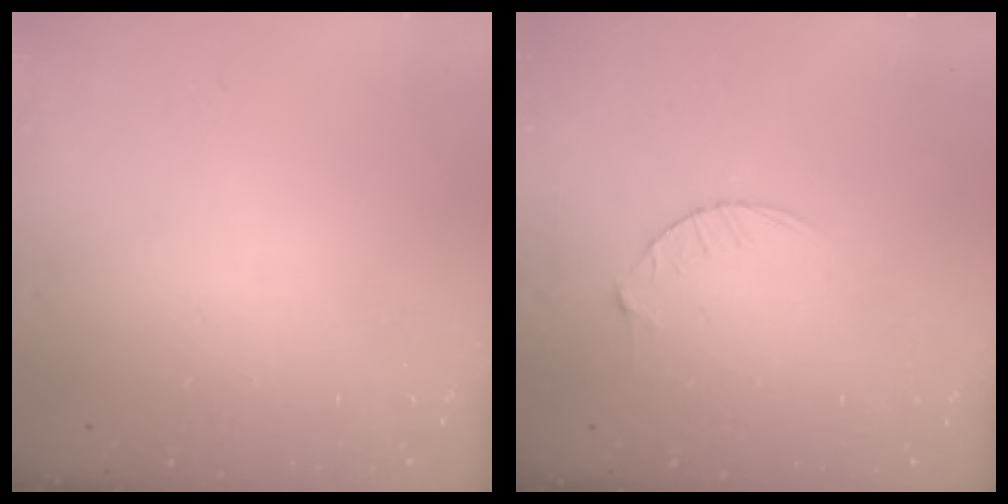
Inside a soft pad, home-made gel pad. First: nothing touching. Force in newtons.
{"total": 3.6, "press": 3.5, "slide": 0.5}